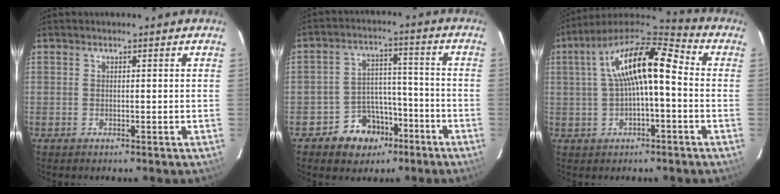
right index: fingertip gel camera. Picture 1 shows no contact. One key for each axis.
{"total": 9.0, "fx": -5.4, "fy": 6.7, "fz": 2.7, "tx": -0.059, "ty": 0.033, "tz": -0.070}
{"total": 14.1, "fx": 1.0, "fy": 4.7, "fz": 13.2, "tx": -0.239, "ty": 0.032, "tz": 0.013}